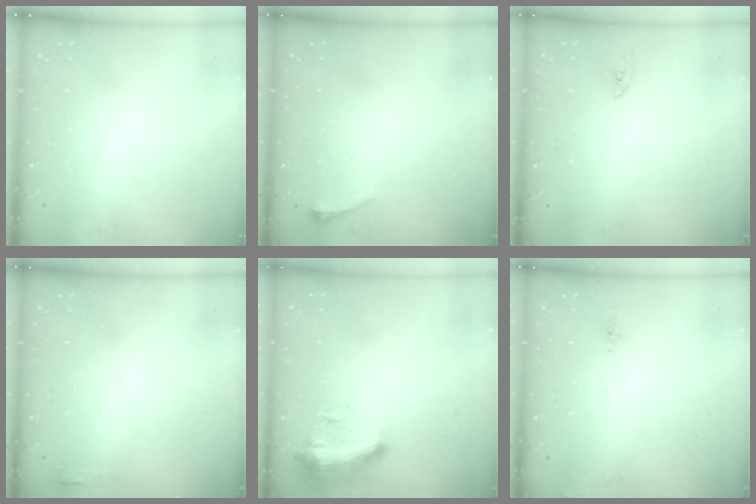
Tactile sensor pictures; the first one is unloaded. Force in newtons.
{"total": 4.2, "press": 3.9, "slide": 1.7}
{"total": 3.8, "press": 3.7, "slide": 0.4}
{"total": 2.7, "press": 2.6, "slide": 0.8}
{"total": 9.8, "press": 9.8, "slide": 0.5}
{"total": 5.0, "press": 4.7, "slide": 1.7}